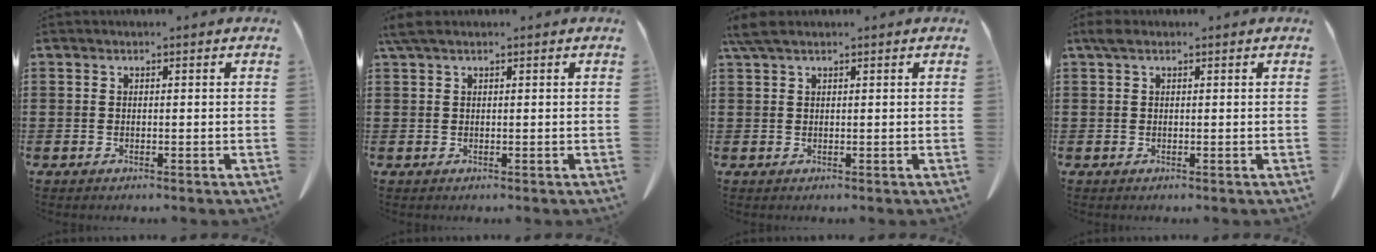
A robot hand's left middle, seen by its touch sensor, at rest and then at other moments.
{"total": 1.6, "force": [1.0, 0.3, 1.3], "torque": [-0.029, 0.001, 0.019]}
{"total": 2.4, "force": [1.6, 0.5, 1.8], "torque": [-0.039, 0.001, 0.030]}
{"total": 1.2, "force": [0.4, 0.7, 0.9], "torque": [-0.022, 0.004, 0.007]}